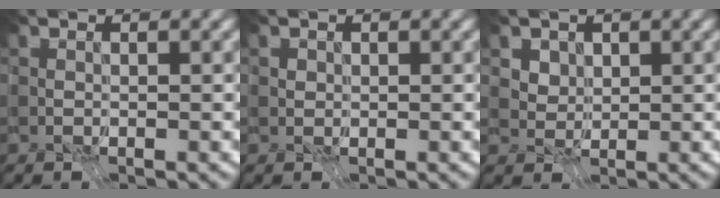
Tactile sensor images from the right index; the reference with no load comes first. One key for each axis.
{"total": 2.1, "fx": 0.9, "fy": 1.6, "fz": 1.0, "tx": -0.024, "ty": 0.011, "tz": 0.011}
{"total": 2.9, "fx": 1.8, "fy": 2.0, "fz": 1.2, "tx": -0.029, "ty": -0.007, "tz": 0.033}